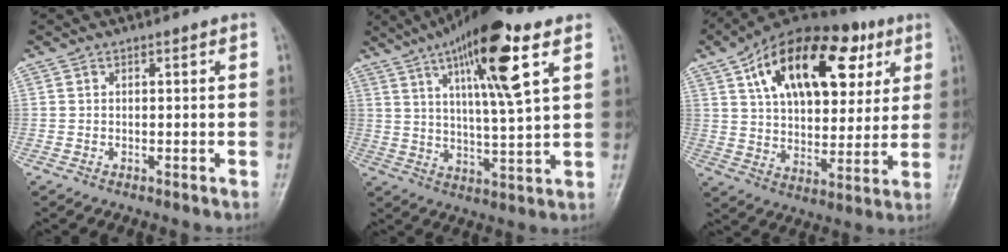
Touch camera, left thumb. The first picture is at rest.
{"total": 16.5, "force": [7.9, 3.0, 14.2], "torque": [-0.234, -0.021, 0.130]}
{"total": 25.1, "force": [10.3, 13.7, 18.3], "torque": [-0.255, 0.002, 0.165]}